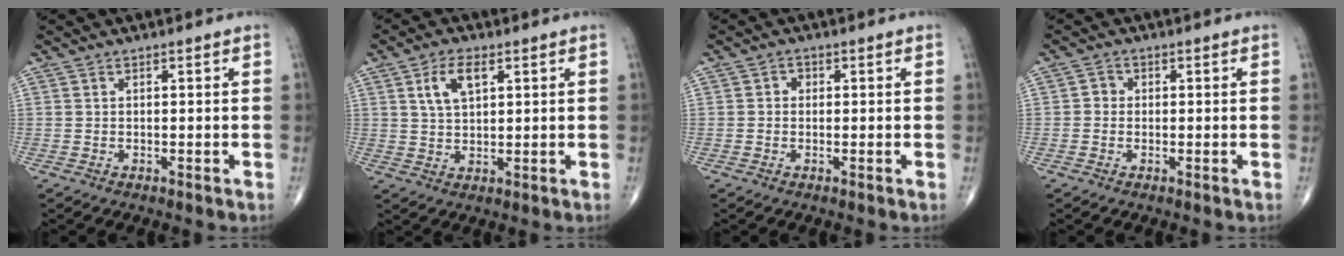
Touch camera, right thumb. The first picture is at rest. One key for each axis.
{"total": 6.0, "fx": 2.5, "fy": 3.0, "fz": 4.6, "tx": -0.082, "ty": -0.005, "tz": 0.050}
{"total": 1.4, "fx": 0.0, "fy": 1.3, "fz": 0.6, "tx": -0.001, "ty": 0.004, "tz": -0.004}
{"total": 1.7, "fx": -0.2, "fy": 1.6, "fz": 0.6, "tx": 0.001, "ty": 0.006, "tz": -0.008}